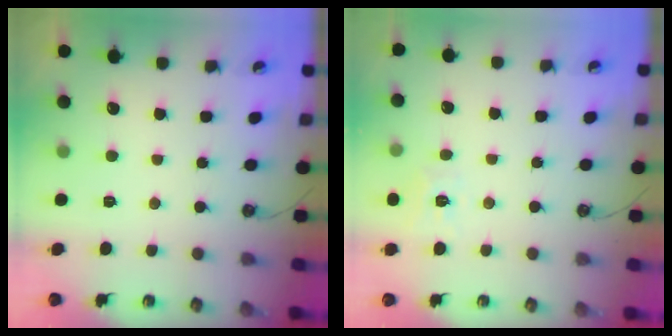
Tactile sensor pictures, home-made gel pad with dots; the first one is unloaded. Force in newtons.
{"total": 7.3, "press": 7.3, "slide": 0.8}